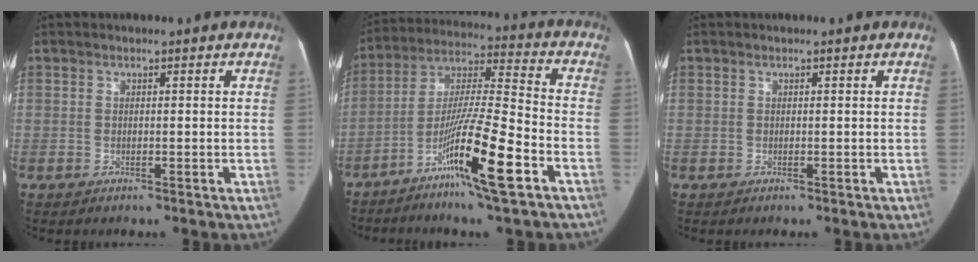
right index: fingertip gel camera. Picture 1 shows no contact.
{"total": 15.7, "force": [-7.6, 0.2, 13.7], "torque": [-0.260, -0.015, -0.135]}
{"total": 0.0}